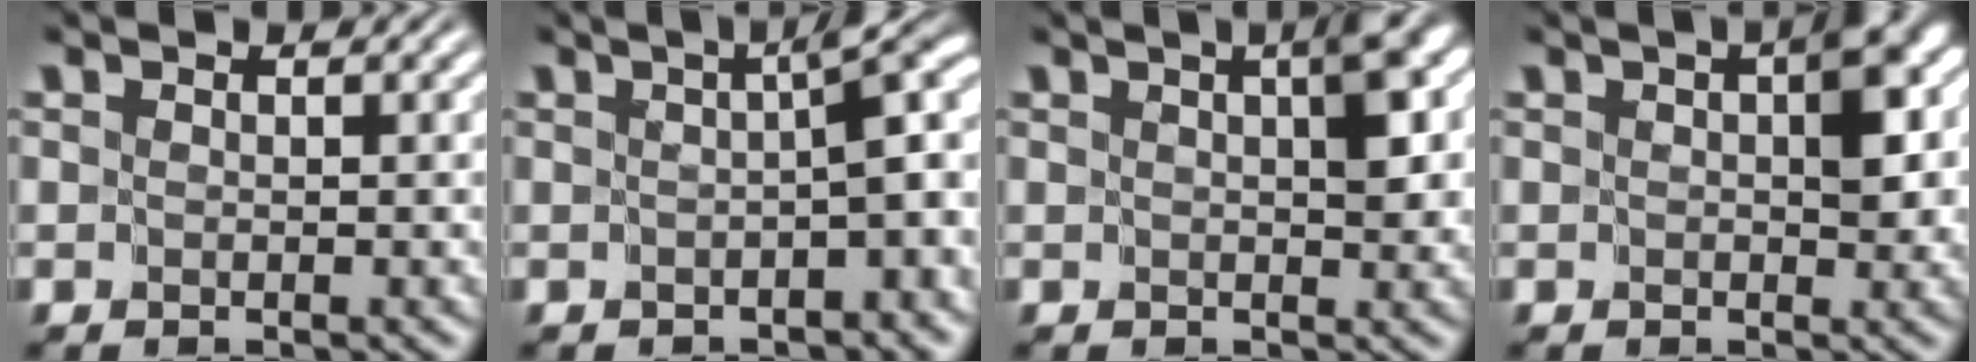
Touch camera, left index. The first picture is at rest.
{"total": 4.7, "force": [-0.1, 0.9, 4.7], "torque": [-0.047, 0.012, -0.003]}
{"total": 3.5, "force": [1.1, 1.1, 3.1], "torque": [-0.038, 0.008, 0.013]}
{"total": 4.0, "force": [0.6, 2.0, 3.4], "torque": [-0.037, 0.005, 0.001]}